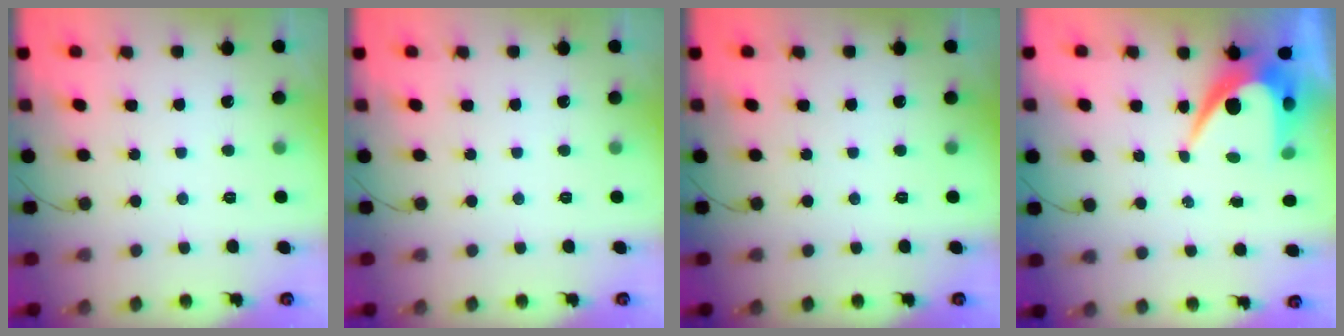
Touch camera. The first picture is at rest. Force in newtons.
{"total": 0.0}
{"total": 0.0}
{"total": 9.3, "press": 9.3, "slide": 0.7}